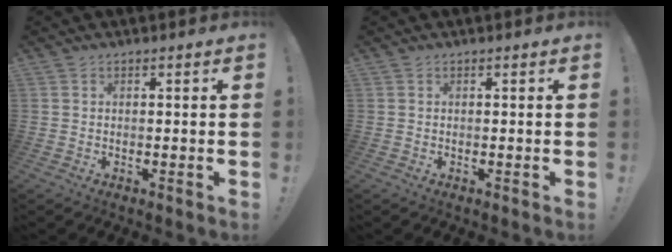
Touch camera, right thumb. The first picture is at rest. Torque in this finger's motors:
{"motor_torque": [0.00, 0.00, -0.01, 0.02, 0.00]}